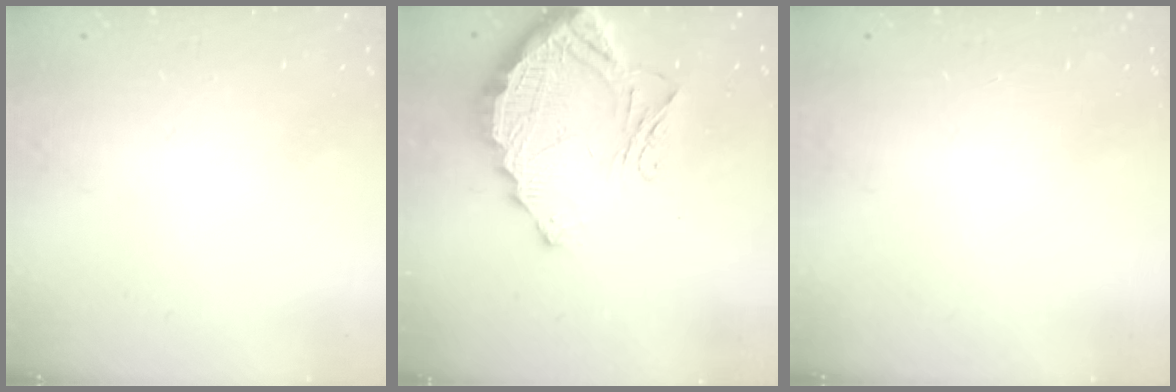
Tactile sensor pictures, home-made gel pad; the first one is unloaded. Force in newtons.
{"total": 13.9, "press": 13.8, "slide": 1.0}
{"total": 0.0}